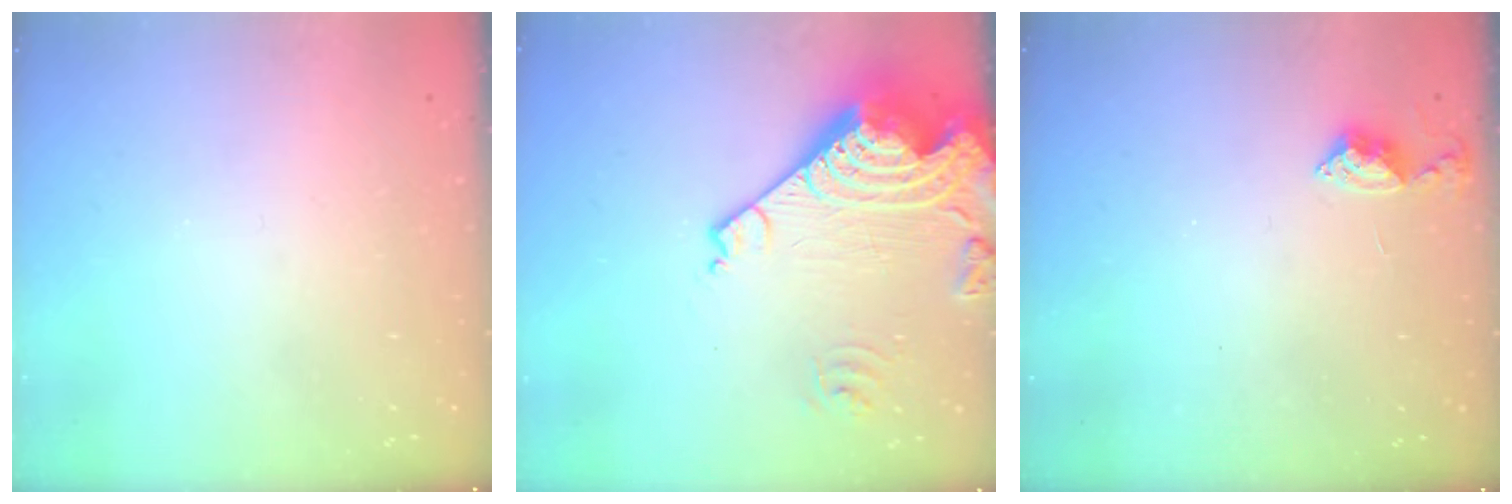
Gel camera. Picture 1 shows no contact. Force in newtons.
{"total": 22.2, "press": 22.0, "slide": 2.9}
{"total": 5.3, "press": 5.2, "slide": 0.7}